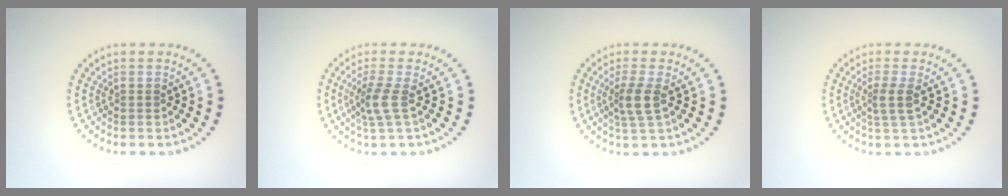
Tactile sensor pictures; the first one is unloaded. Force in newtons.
{"total": 2.4, "press": 1.8, "slide": 1.6}
{"total": 2.5, "press": 1.9, "slide": 1.6}
{"total": 1.9, "press": 1.5, "slide": 1.1}